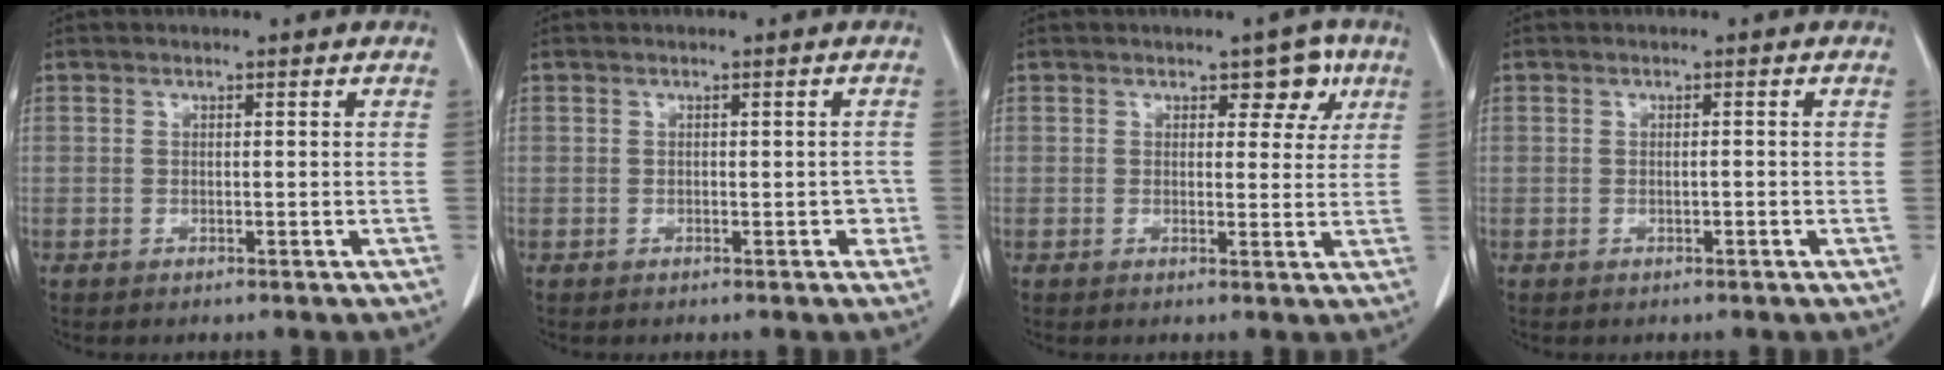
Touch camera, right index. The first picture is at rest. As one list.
[{"total": 2.0, "force": [-0.5, 1.3, 1.4], "torque": [-0.005, 0.009, -0.006]}, {"total": 4.2, "force": [2.1, 2.5, 2.7], "torque": [-0.017, 0.008, 0.023]}, {"total": 0.6, "force": [-0.2, 0.1, 0.6], "torque": [-0.009, 0.001, -0.002]}]